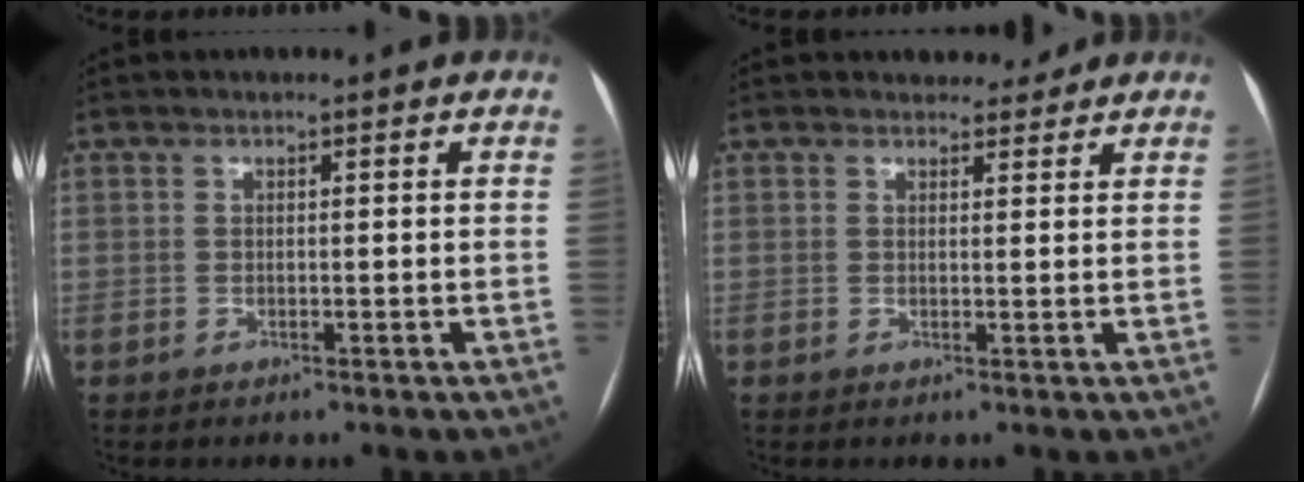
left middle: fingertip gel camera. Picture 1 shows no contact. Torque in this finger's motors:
{"motor_torque": [0.00, 0.00, 0.00, -0.01]}